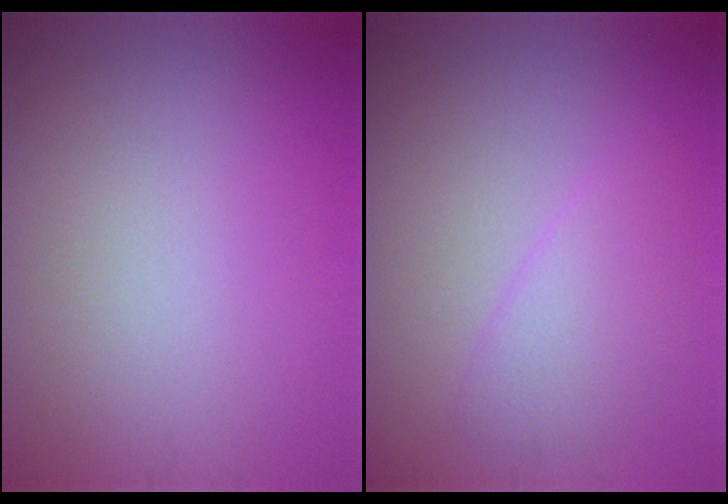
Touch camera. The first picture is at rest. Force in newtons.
{"total": 2.5, "press": 2.5, "slide": 0.2}